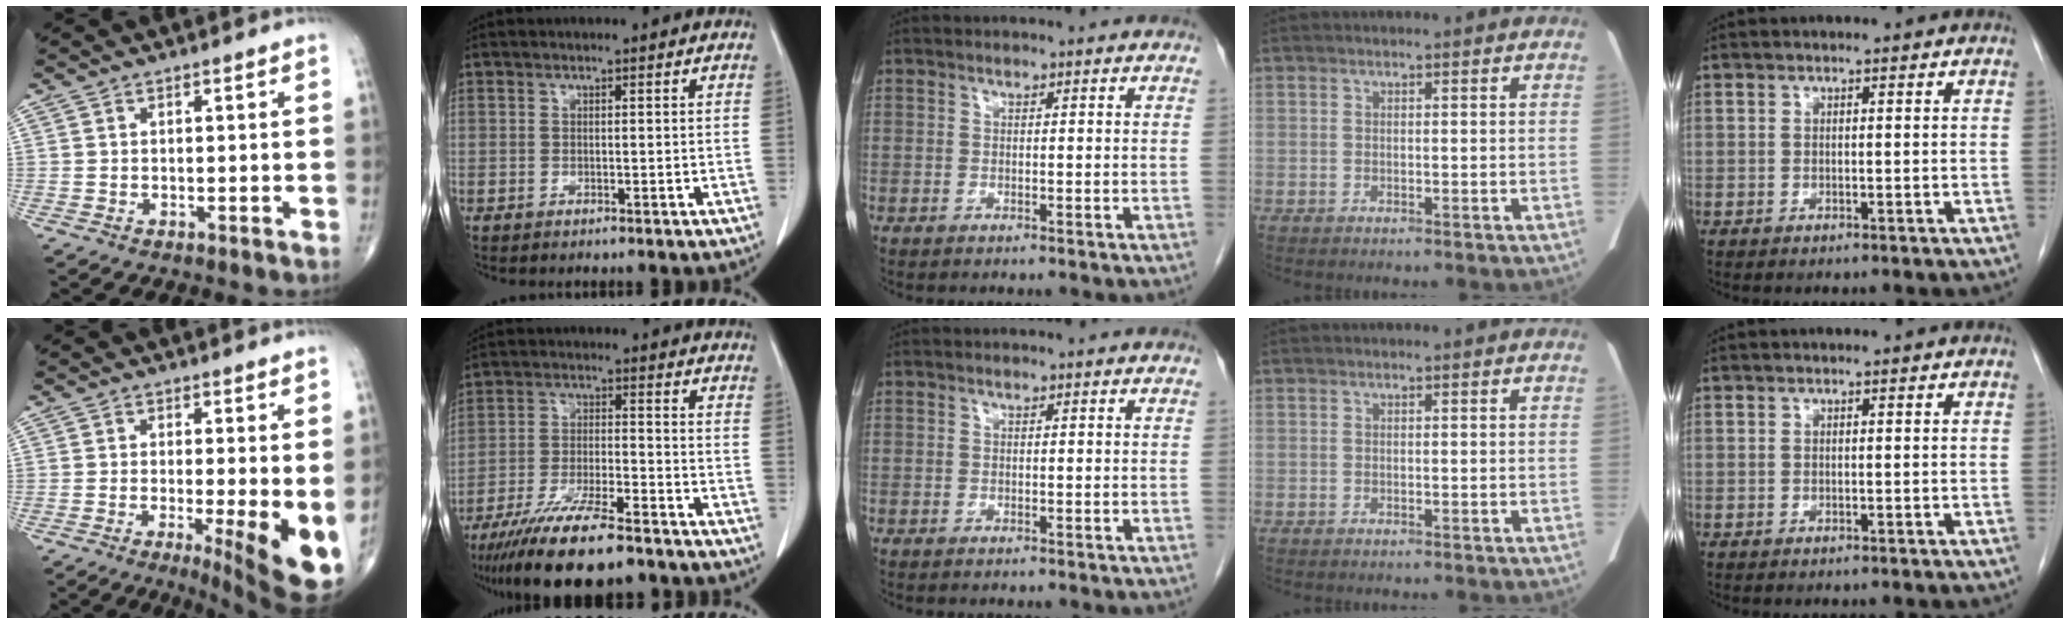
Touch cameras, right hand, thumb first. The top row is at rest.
{"thumb": {"total": 12.3, "force": [-2.8, 3.1, 11.5], "torque": [-0.148, -0.024, -0.033]}, "index": {"total": 15.3, "force": [-12.1, 2.5, 9.0], "torque": [-0.167, -0.027, -0.205]}}